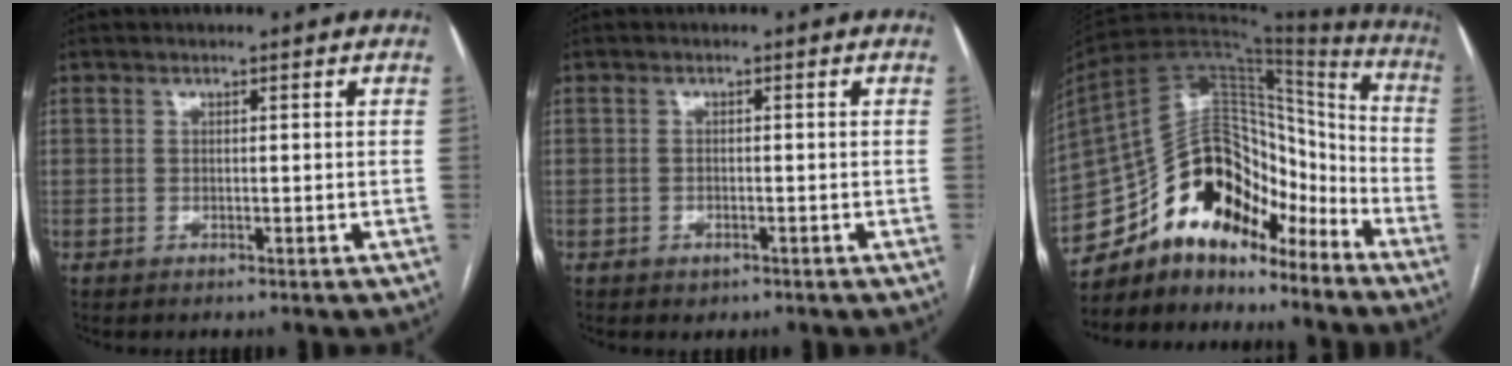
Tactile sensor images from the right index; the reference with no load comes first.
{"total": 1.3, "force": [-0.8, 1.0, 0.6], "torque": [-0.010, 0.002, -0.005]}
{"total": 20.5, "force": [-15.5, 9.0, 9.9], "torque": [-0.191, 0.063, -0.265]}